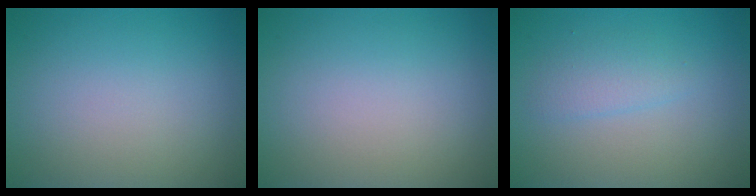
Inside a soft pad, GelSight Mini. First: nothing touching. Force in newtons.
{"total": 0.0}
{"total": 1.8, "press": 1.8, "slide": 0.1}